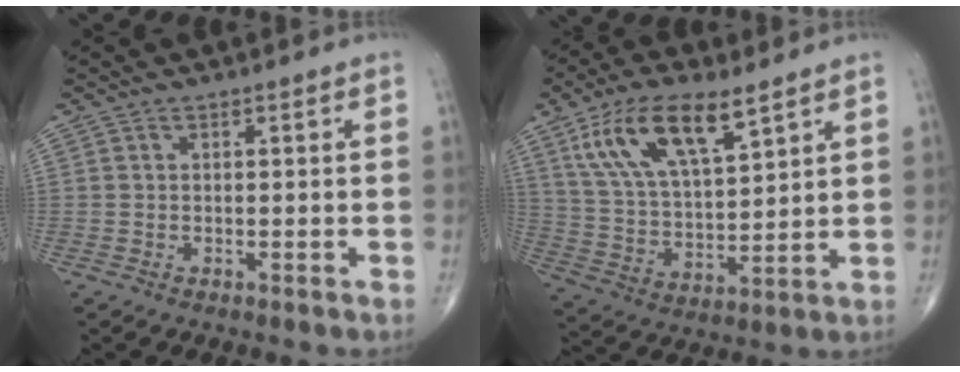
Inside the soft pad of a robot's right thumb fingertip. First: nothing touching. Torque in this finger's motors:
{"motor_torque": [-0.92, 1.58, 1.41, 1.10, 0.41]}